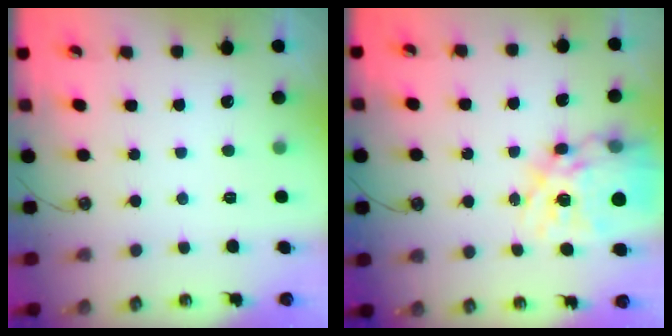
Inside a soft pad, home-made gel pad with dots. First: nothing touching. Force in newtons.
{"total": 22.2, "press": 22.0, "slide": 2.1}